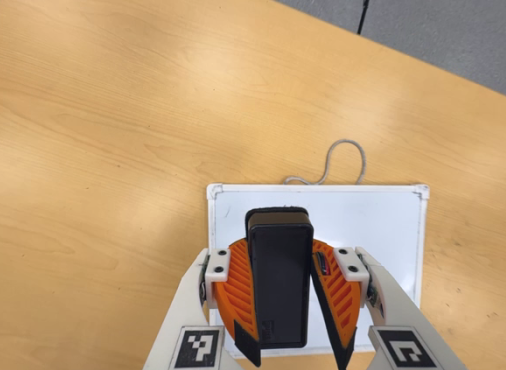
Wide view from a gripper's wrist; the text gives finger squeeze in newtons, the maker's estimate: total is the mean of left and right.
{"total": 9.2, "left": 9.3, "right": 9.1}